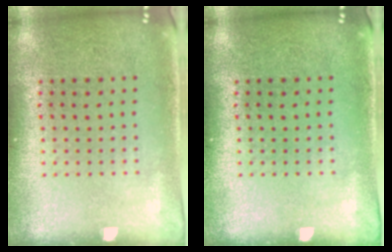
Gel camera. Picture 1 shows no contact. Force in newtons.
{"total": 0.0}